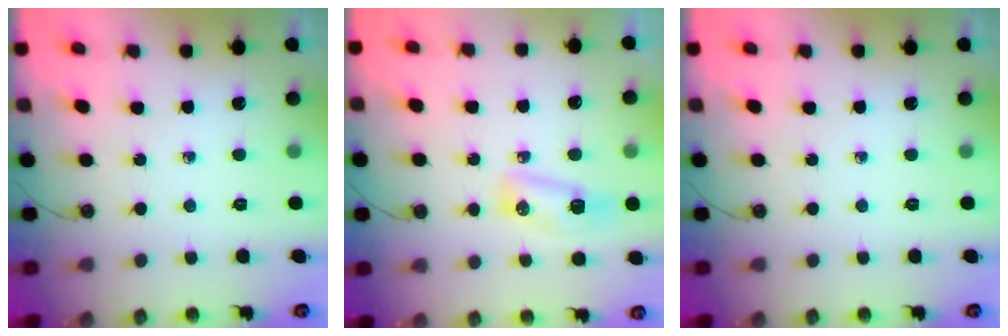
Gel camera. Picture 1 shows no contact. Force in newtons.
{"total": 6.9, "press": 6.8, "slide": 1.0}
{"total": 0.0}